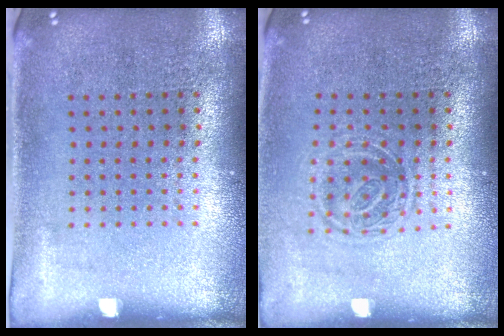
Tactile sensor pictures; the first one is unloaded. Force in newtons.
{"total": 1.3, "press": 1.1, "slide": 0.7}